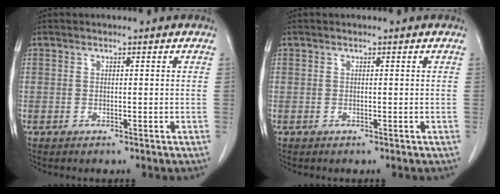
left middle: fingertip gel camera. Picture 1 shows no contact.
{"total": 0.0}